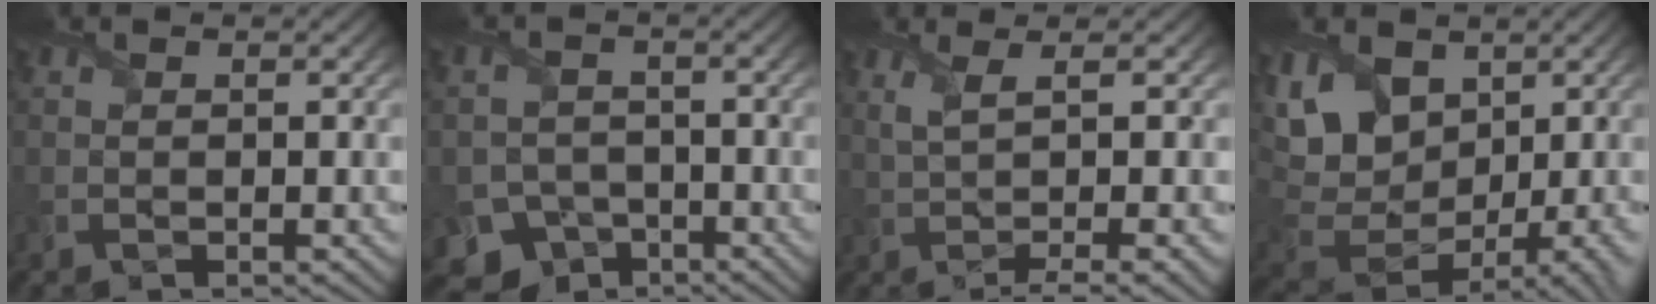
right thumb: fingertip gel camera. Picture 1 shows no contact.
{"total": 6.6, "force": [-4.3, 4.8, 1.5], "torque": [-0.018, -0.016, -0.075]}
{"total": 5.9, "force": [0.7, 1.4, 5.7], "torque": [-0.086, 0.001, 0.014]}
{"total": 12.4, "force": [3.6, 8.2, 8.6], "torque": [-0.200, -0.005, 0.069]}